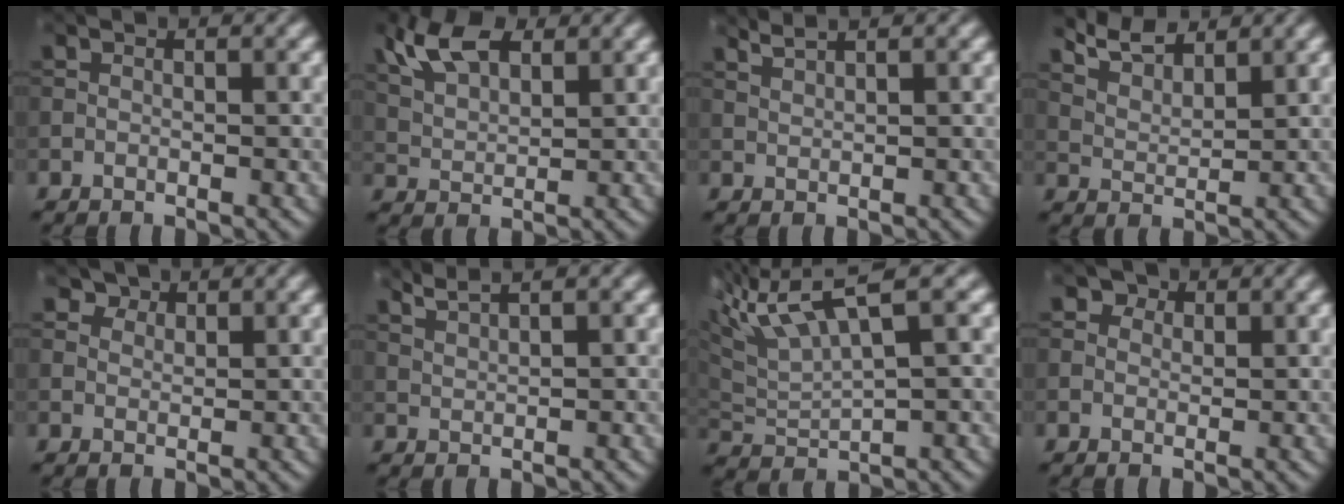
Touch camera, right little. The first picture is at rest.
{"total": 5.8, "force": [3.1, 2.9, 3.9], "torque": [-0.089, 0.010, 0.060]}
{"total": 2.0, "force": [1.7, 0.4, 1.1], "torque": [-0.014, 0.002, 0.025]}
{"total": 3.7, "force": [3.2, 1.0, 1.5], "torque": [-0.039, 0.004, 0.063]}
{"total": 2.2, "force": [1.7, 1.2, 0.6], "torque": [-0.014, -0.009, 0.035]}
{"total": 2.4, "force": [2.0, 0.4, 1.4], "torque": [-0.020, 0.007, 0.034]}
{"total": 6.1, "force": [3.7, 1.1, 4.7], "torque": [-0.102, 0.019, 0.070]}
{"total": 2.1, "force": [1.3, 1.4, 0.8], "torque": [-0.012, -0.005, 0.014]}